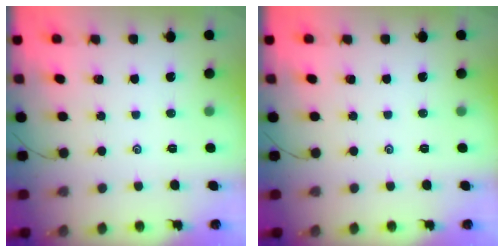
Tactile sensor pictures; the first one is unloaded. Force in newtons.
{"total": 0.0}